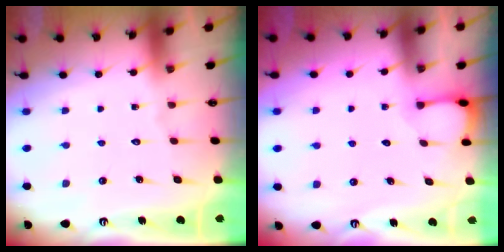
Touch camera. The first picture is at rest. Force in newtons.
{"total": 1.9, "press": 1.9, "slide": 0.2}